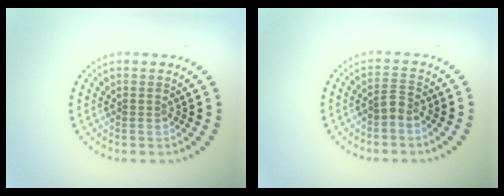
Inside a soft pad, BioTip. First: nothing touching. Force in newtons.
{"total": 1.4, "press": 1.1, "slide": 0.9}